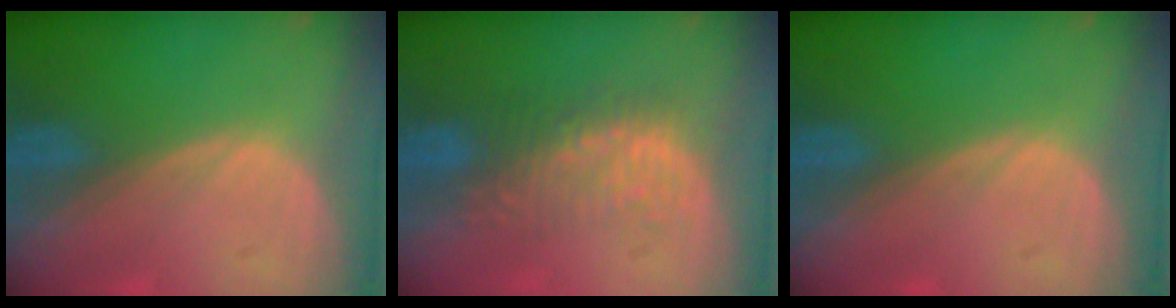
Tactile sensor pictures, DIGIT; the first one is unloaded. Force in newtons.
{"total": 6.4, "press": 6.2, "slide": 1.3}
{"total": 0.0}